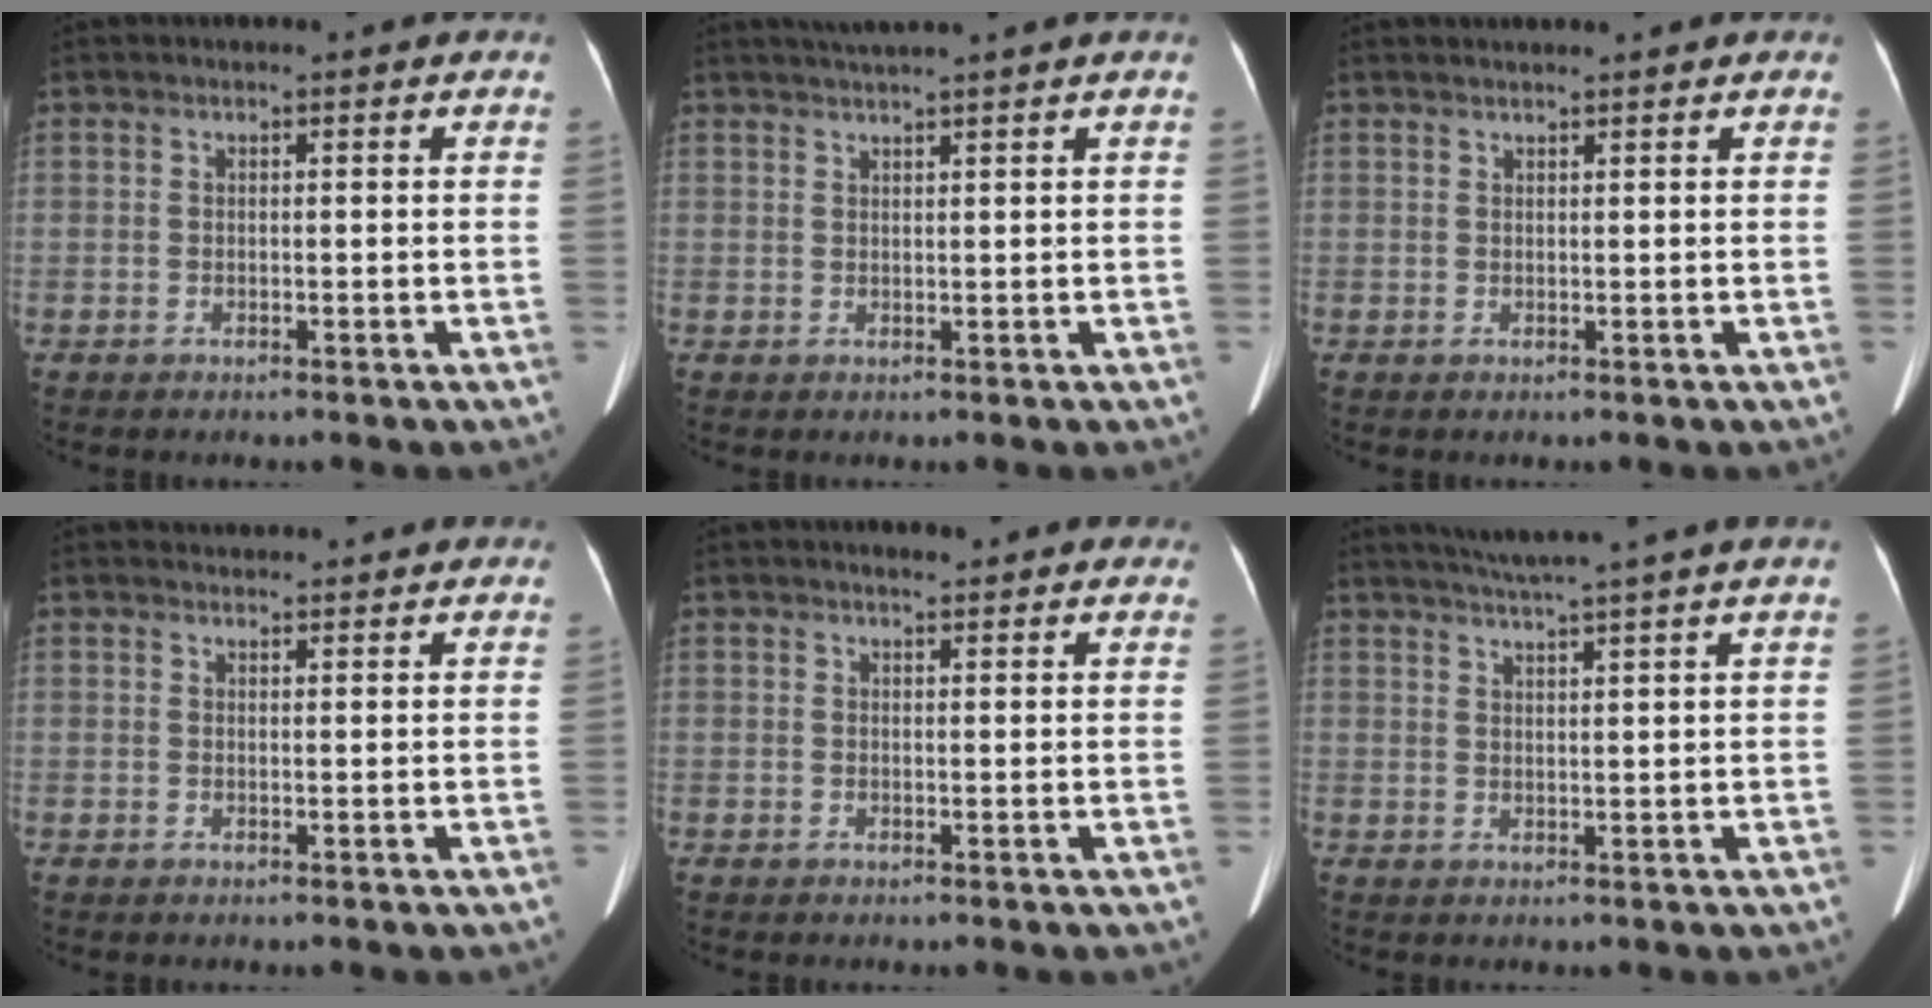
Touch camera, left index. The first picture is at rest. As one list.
[{"total": 3.6, "force": [2.9, -1.2, 1.6], "torque": [-0.020, 0.016, 0.053]}, {"total": 1.7, "force": [1.7, -0.1, 0.4], "torque": [-0.007, 0.016, 0.030]}, {"total": 5.2, "force": [5.1, 0.7, 0.6], "torque": [-0.008, 0.024, 0.053]}, {"total": 5.1, "force": [4.6, 1.2, 1.7], "torque": [-0.013, 0.012, 0.045]}, {"total": 10.6, "force": [9.0, -1.8, 5.4], "torque": [-0.086, 0.010, 0.116]}]